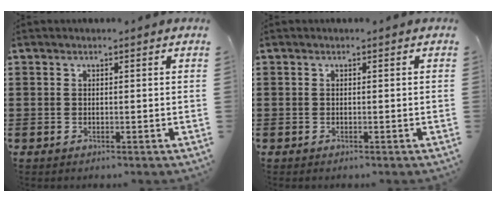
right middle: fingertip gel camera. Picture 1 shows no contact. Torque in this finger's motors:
{"motor_torque": [0.68, -0.05, 0.16, 0.04]}